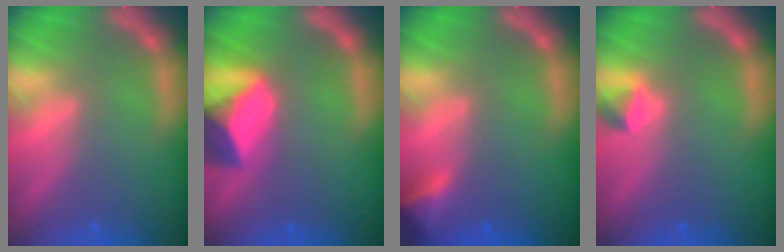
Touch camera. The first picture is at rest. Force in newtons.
{"total": 7.5}
{"total": 2.9}
{"total": 1.4}